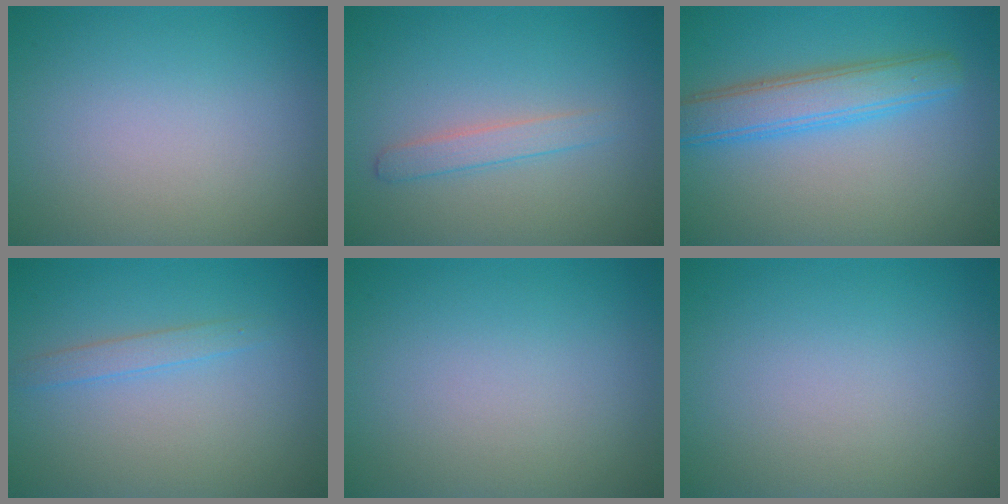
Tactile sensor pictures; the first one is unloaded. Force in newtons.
{"total": 1.8, "press": 1.8, "slide": 0.1}
{"total": 4.5, "press": 4.5, "slide": 0.1}
{"total": 1.3, "press": 1.3, "slide": 0.1}
{"total": 0.0}
{"total": 0.0}